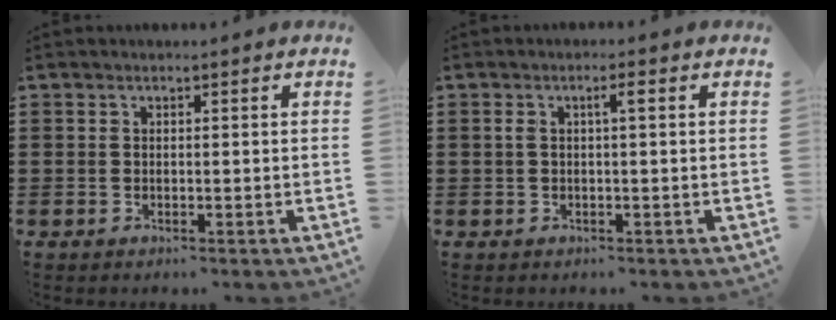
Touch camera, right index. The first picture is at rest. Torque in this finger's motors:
{"motor_torque": [0.45, -0.22, 0.17, 0.04]}